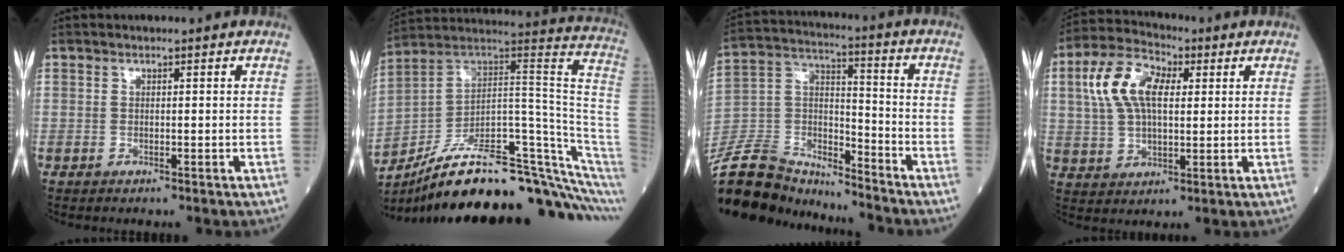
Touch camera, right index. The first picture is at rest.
{"total": 24.9, "force": [-16.6, 3.8, 18.1], "torque": [-0.165, 0.062, -0.253]}
{"total": 18.4, "force": [-17.5, 3.8, 4.3], "torque": [-0.097, 0.027, -0.314]}
{"total": 10.9, "force": [2.9, 5.7, 8.8], "torque": [-0.193, 0.031, 0.053]}